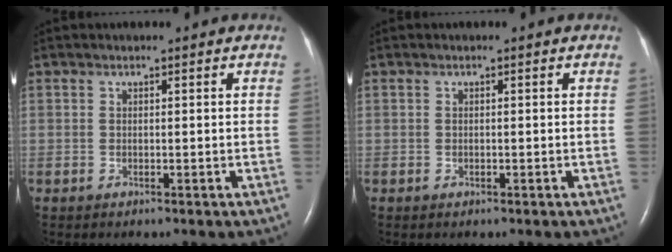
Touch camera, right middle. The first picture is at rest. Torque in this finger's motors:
{"motor_torque": [-0.16, 0.07, 0.09, 0.02]}